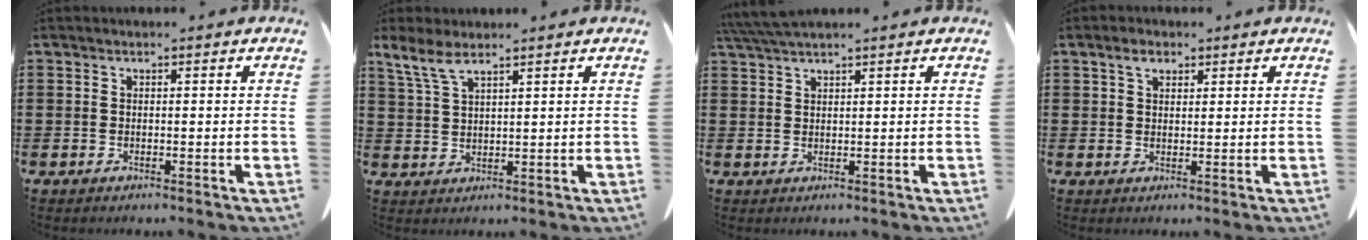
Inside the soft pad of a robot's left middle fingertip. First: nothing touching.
{"total": 4.8, "force": [3.2, 1.2, 3.3], "torque": [-0.081, -0.006, 0.055]}
{"total": 3.5, "force": [2.9, 0.2, 1.9], "torque": [-0.045, -0.001, 0.056]}
{"total": 2.8, "force": [1.8, 1.4, 1.7], "torque": [-0.030, 0.002, 0.030]}